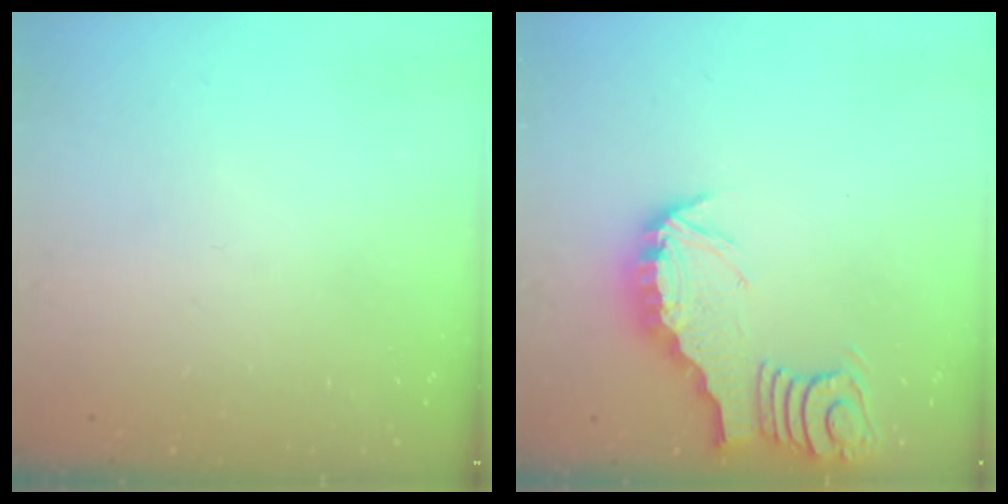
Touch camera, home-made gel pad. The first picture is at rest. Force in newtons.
{"total": 3.3, "press": 3.3, "slide": 0.4}